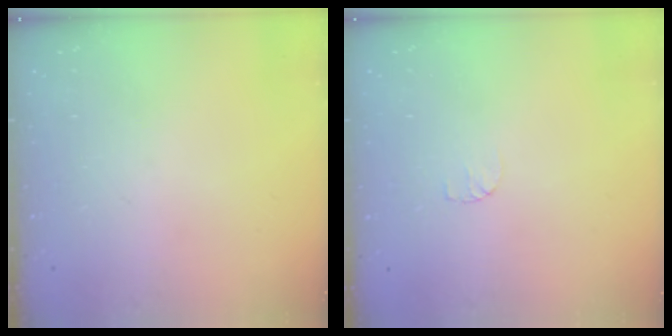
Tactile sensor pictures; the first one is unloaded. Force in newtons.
{"total": 4.0, "press": 4.0, "slide": 0.3}